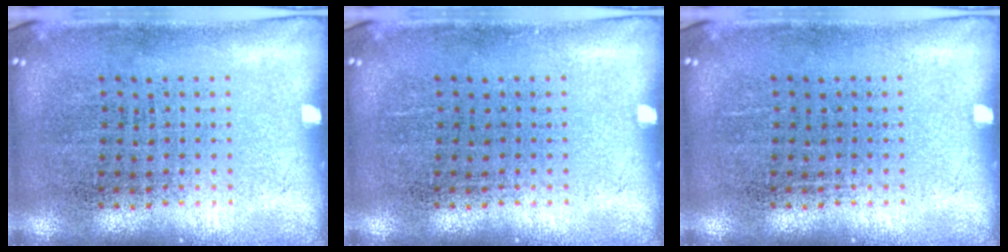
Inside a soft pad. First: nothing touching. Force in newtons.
{"total": 0.0}
{"total": 0.0}